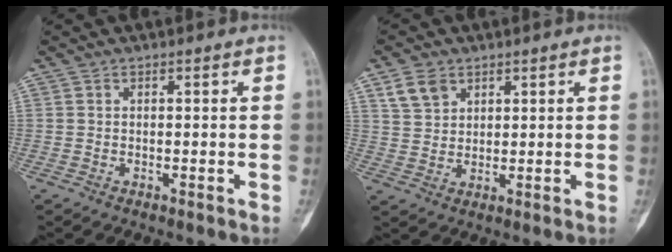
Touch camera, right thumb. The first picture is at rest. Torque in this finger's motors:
{"motor_torque": [0.54, 0.65, 0.08, -0.03, 0.00]}